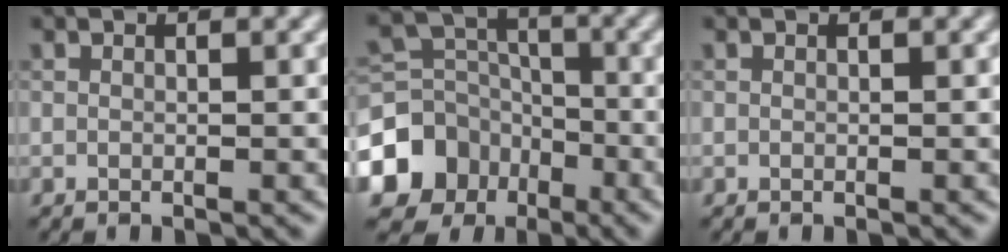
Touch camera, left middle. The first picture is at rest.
{"total": 11.8, "force": [-6.2, 9.7, 2.8], "torque": [-0.074, -0.038, -0.125]}
{"total": 0.0}